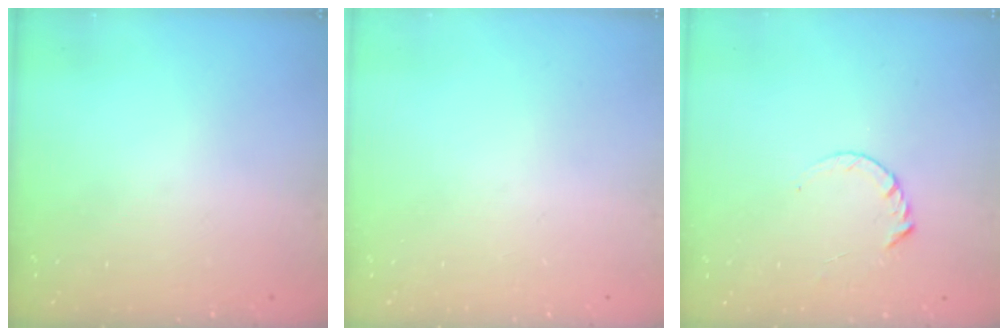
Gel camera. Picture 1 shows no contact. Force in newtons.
{"total": 0.0}
{"total": 3.6, "press": 3.6, "slide": 0.4}